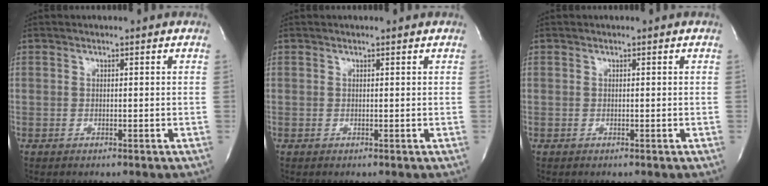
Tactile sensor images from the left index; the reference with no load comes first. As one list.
[{"total": 1.0, "force": [1.0, -0.1, 0.2], "torque": [-0.011, 0.002, 0.011]}, {"total": 0.0}]